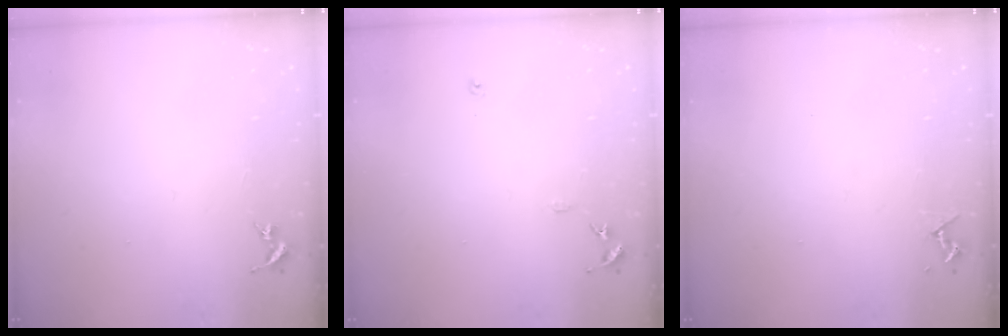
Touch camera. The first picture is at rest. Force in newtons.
{"total": 6.1, "press": 6.1, "slide": 0.7}
{"total": 3.8, "press": 3.7, "slide": 0.6}